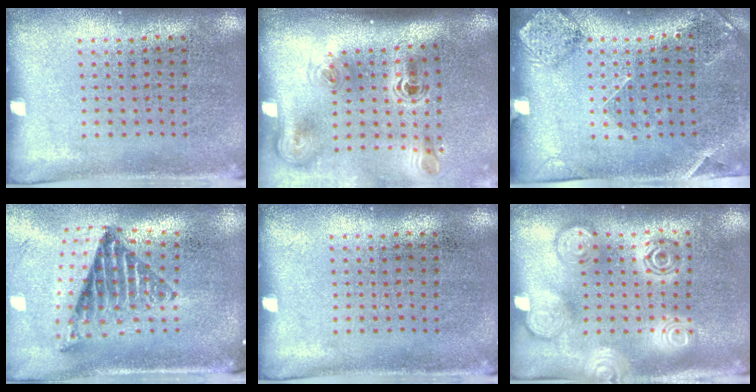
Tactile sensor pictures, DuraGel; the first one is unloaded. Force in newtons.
{"total": 2.3, "press": 1.5, "slide": 1.8}
{"total": 1.5, "press": 1.4, "slide": 0.6}
{"total": 1.5, "press": 1.3, "slide": 0.9}
{"total": 0.0}
{"total": 2.7, "press": 2.7, "slide": 0.3}